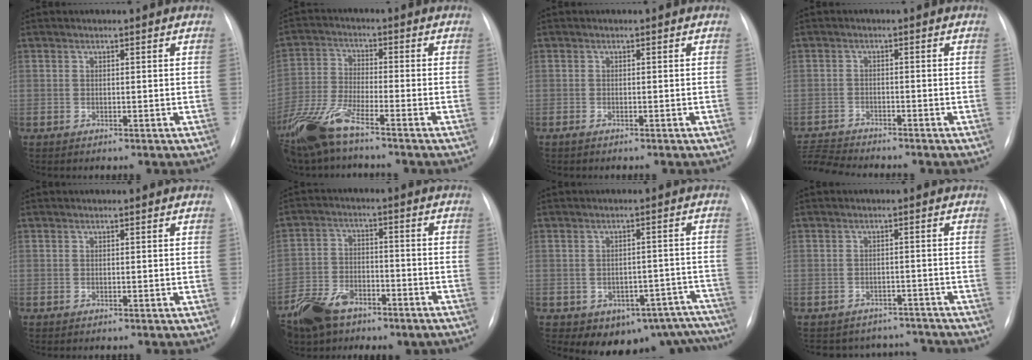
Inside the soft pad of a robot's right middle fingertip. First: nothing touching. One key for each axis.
{"total": 10.2, "fx": -7.6, "fy": 1.1, "fz": 6.7, "tx": -0.154, "ty": -0.025, "tz": -0.150}
{"total": 0.8, "fx": -0.6, "fy": 0.1, "fz": 0.5, "tx": -0.014, "ty": -0.002, "tz": -0.009}
{"total": 5.5, "fx": -5.4, "fy": -0.9, "fz": 0.3, "tx": -0.009, "ty": -0.013, "tz": -0.099}
{"total": 0.0}
{"total": 11.9, "fx": -8.0, "fy": 6.7, "fz": 5.7, "tx": -0.123, "ty": 0.010, "tz": -0.132}
{"total": 14.1, "fx": -10.8, "fy": 8.0, "fz": 4.2, "tx": -0.022, "ty": 0.044, "tz": -0.117}
{"total": 8.8, "fx": -8.2, "fy": 3.1, "fz": 0.0, "tx": 0.001, "ty": 0.023, "tz": -0.095}